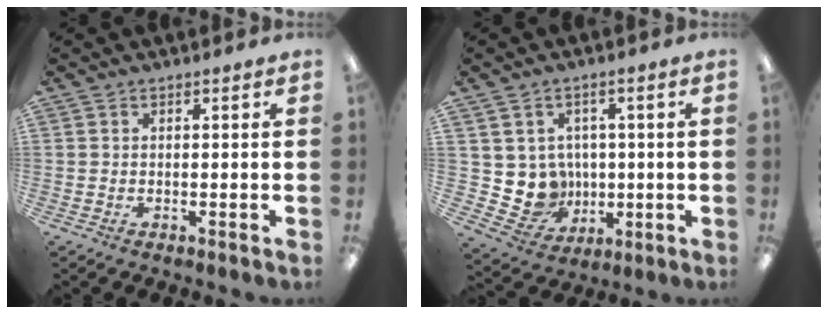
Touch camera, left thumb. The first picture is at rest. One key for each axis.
{"total": 7.5, "fx": 1.8, "fy": 7.2, "fz": 1.0, "tx": -0.040, "ty": -0.014, "tz": 0.046}